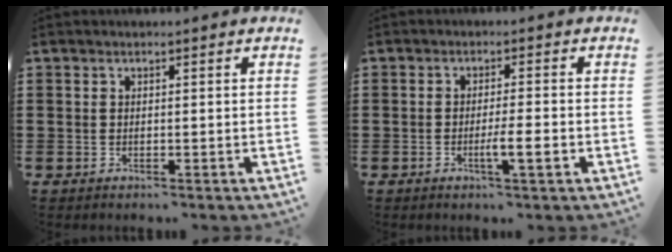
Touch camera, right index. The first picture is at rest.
{"total": 3.9, "force": [-1.4, 0.2, 3.6], "torque": [-0.060, -0.007, -0.025]}